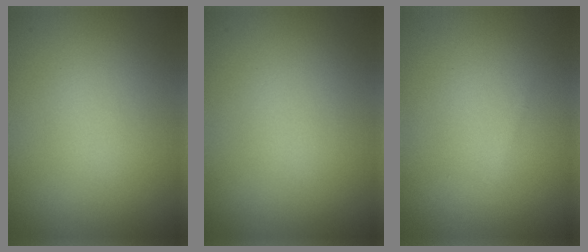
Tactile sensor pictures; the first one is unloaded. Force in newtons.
{"total": 0.0}
{"total": 0.6, "press": 0.5, "slide": 0.1}